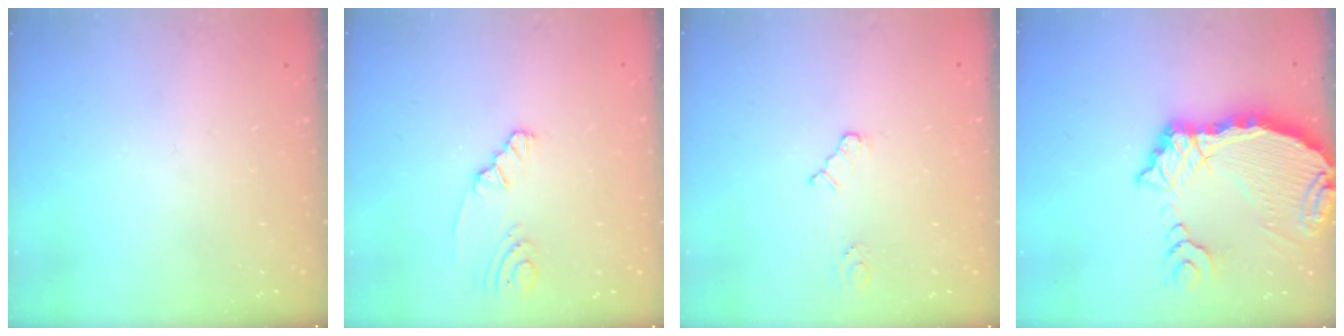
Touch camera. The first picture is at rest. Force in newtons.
{"total": 1.2, "press": 1.2, "slide": 0.3}
{"total": 2.6, "press": 2.6, "slide": 0.4}
{"total": 16.6, "press": 16.5, "slide": 2.2}